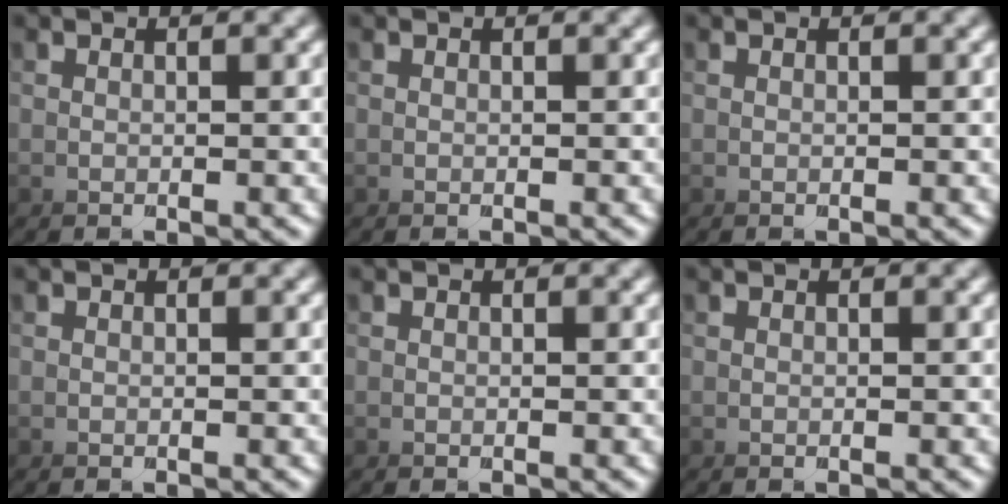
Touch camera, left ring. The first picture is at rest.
{"total": 0.0}
{"total": 0.0}
{"total": 0.0}
{"total": 0.0}
{"total": 0.0}